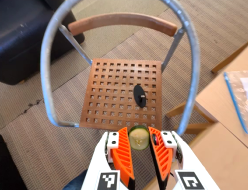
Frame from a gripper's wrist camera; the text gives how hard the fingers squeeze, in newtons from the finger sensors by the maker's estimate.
{"total": 8.8, "left": 9.1, "right": 8.6}